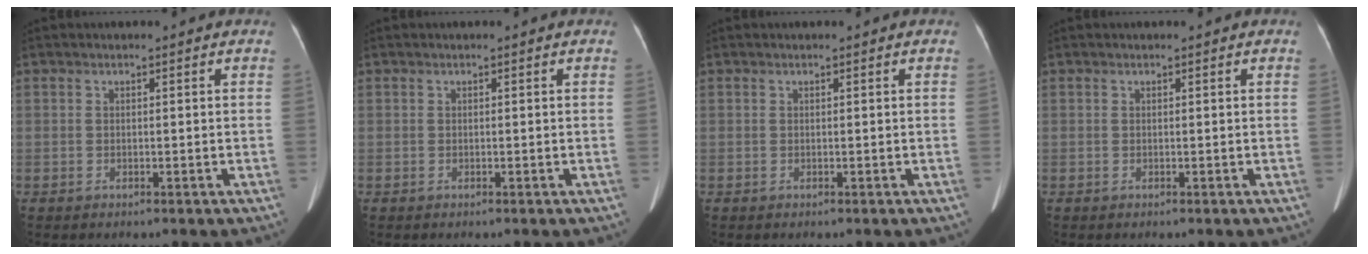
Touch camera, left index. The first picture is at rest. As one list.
[{"total": 0.0}, {"total": 0.0}, {"total": 0.0}]